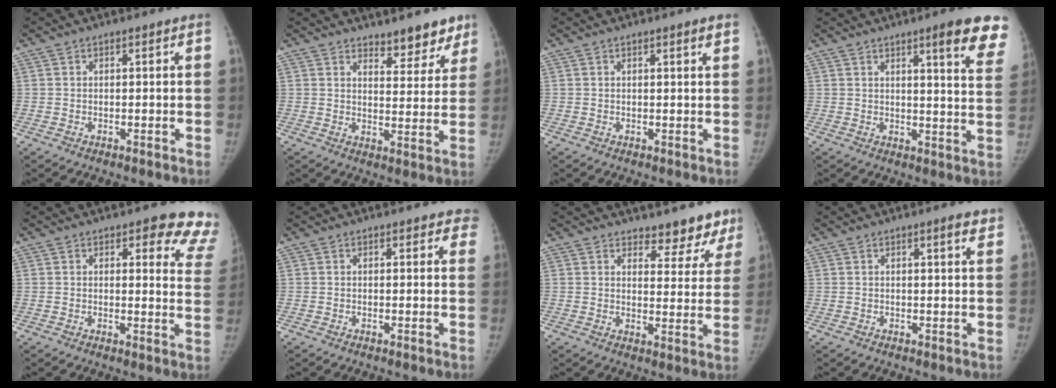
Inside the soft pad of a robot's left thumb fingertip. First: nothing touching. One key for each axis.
{"total": 7.5, "fx": 6.1, "fy": 3.3, "fz": 2.9, "tx": 0.007, "ty": -0.042, "tz": 0.081}
{"total": 1.2, "fx": 0.7, "fy": 0.0, "fz": 0.9, "tx": -0.011, "ty": -0.004, "tz": 0.009}
{"total": 12.9, "fx": 8.6, "fy": 1.8, "fz": 9.4, "tx": -0.090, "ty": -0.043, "tz": 0.092}
{"total": 11.4, "fx": 9.5, "fy": 4.1, "fz": 4.8, "tx": 0.002, "ty": -0.059, "tz": 0.071}
{"total": 3.2, "fx": 2.7, "fy": 1.7, "fz": 0.4, "tx": 0.033, "ty": -0.009, "tz": 0.009}
{"total": 8.1, "fx": 7.1, "fy": 3.4, "fz": 1.9, "tx": 0.023, "ty": -0.049, "tz": 0.077}
{"total": 2.4, "fx": 1.6, "fy": 0.3, "fz": 1.8, "tx": -0.023, "ty": -0.008, "tz": 0.019}